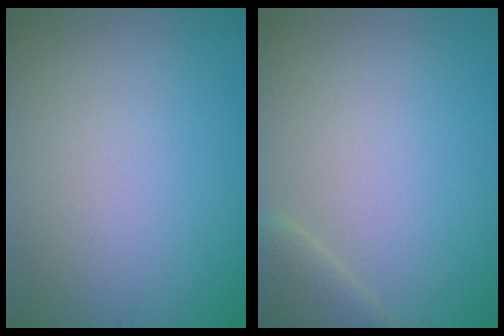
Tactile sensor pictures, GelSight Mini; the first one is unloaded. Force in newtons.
{"total": 2.5, "press": 2.5, "slide": 0.2}